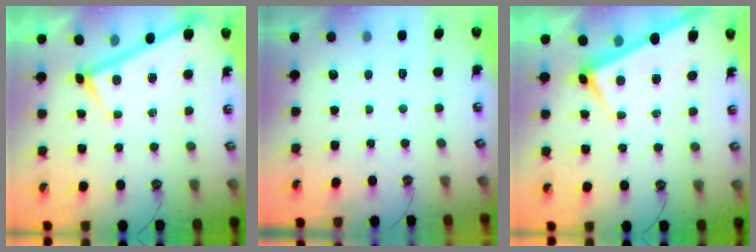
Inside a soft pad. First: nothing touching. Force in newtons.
{"total": 0.0}
{"total": 0.9, "press": 0.7, "slide": 0.5}